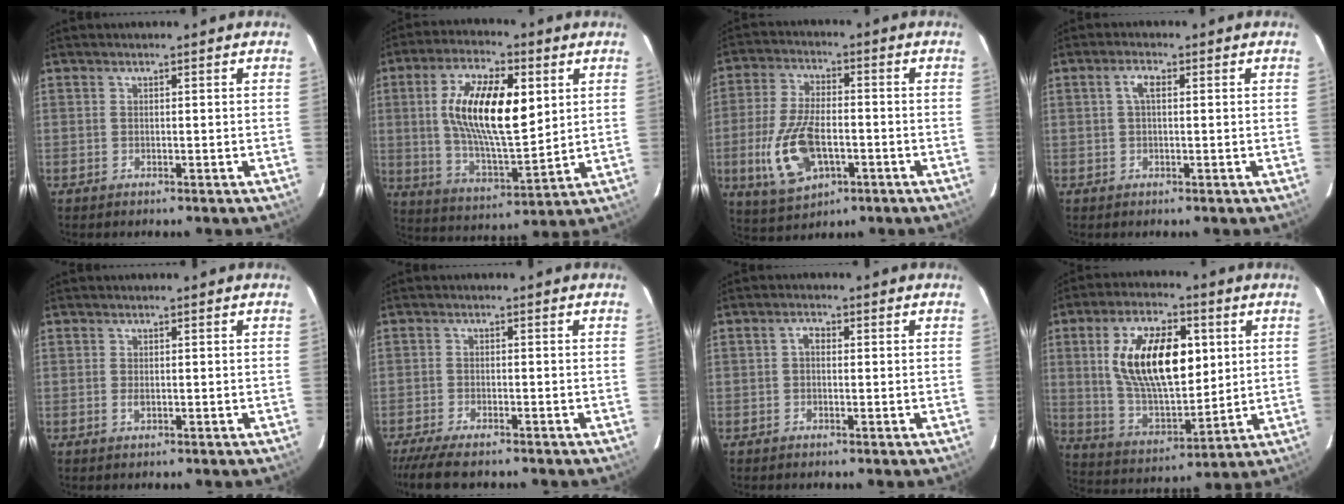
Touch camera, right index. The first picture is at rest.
{"total": 17.5, "force": [4.0, 6.8, 15.7], "torque": [-0.290, 0.005, 0.076]}
{"total": 13.4, "force": [-3.9, 6.7, 11.0], "torque": [-0.237, -0.007, -0.062]}
{"total": 2.4, "force": [0.5, 1.0, 2.2], "torque": [-0.045, 0.009, 0.008]}
{"total": 0.9, "force": [-0.1, 0.5, 0.7], "torque": [-0.012, 0.000, -0.002]}
{"total": 8.0, "force": [-6.7, 1.6, 4.0], "torque": [-0.101, -0.030, -0.121]}
{"total": 1.6, "force": [0.0, 1.1, 1.1], "torque": [-0.021, 0.009, -0.004]}
{"total": 19.4, "force": [4.6, 9.5, 16.3], "torque": [-0.302, 0.010, 0.095]}